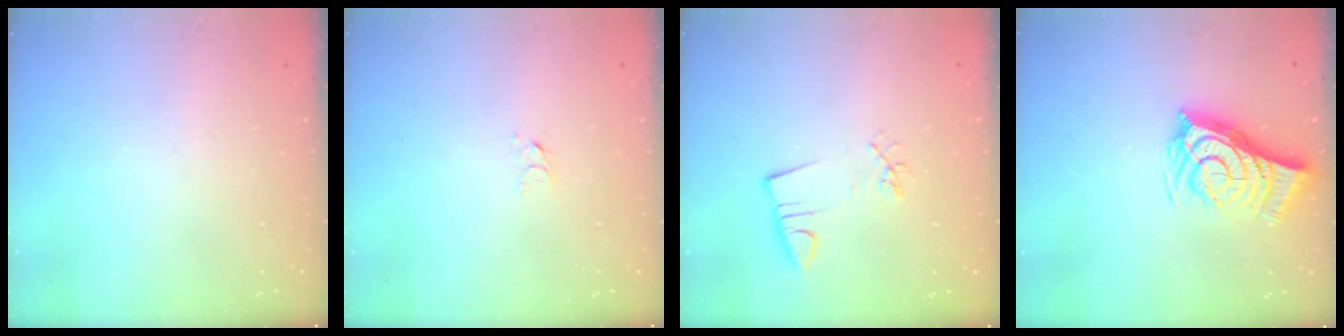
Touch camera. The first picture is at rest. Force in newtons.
{"total": 2.6, "press": 2.6, "slide": 0.2}
{"total": 2.5, "press": 0.9, "slide": 2.4}
{"total": 11.5, "press": 10.8, "slide": 3.8}